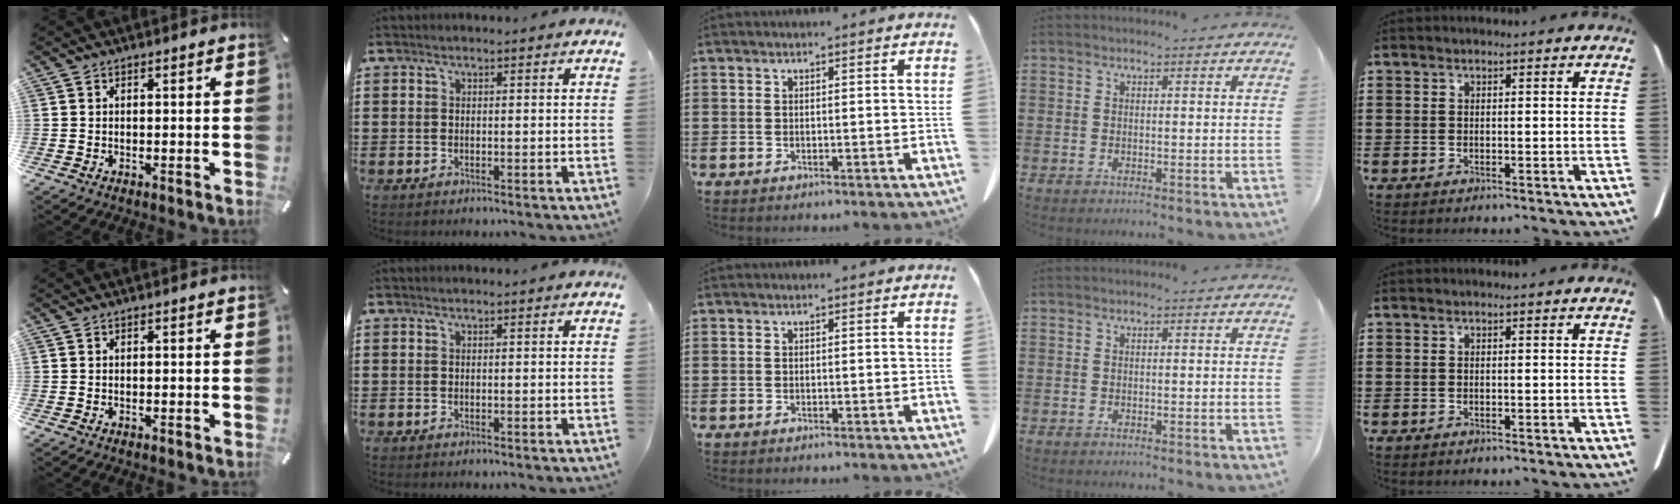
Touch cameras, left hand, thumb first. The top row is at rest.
{}